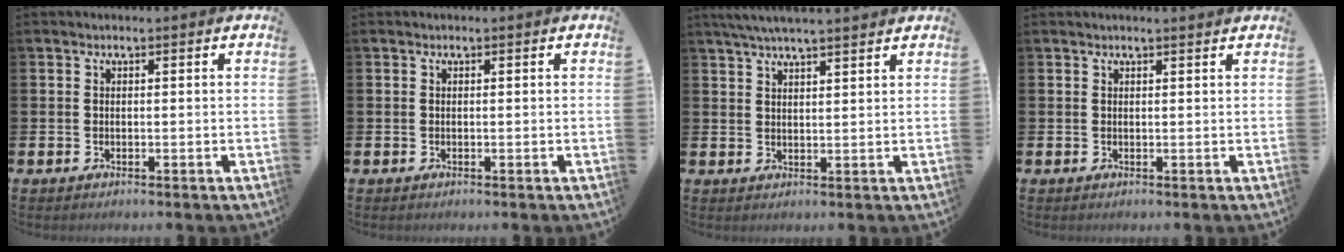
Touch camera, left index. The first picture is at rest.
{"total": 0.0}
{"total": 4.4, "force": [4.1, 0.1, 1.7], "torque": [-0.037, -0.009, 0.073]}
{"total": 0.7, "force": [0.7, -0.1, 0.2], "torque": [0.003, -0.003, 0.011]}